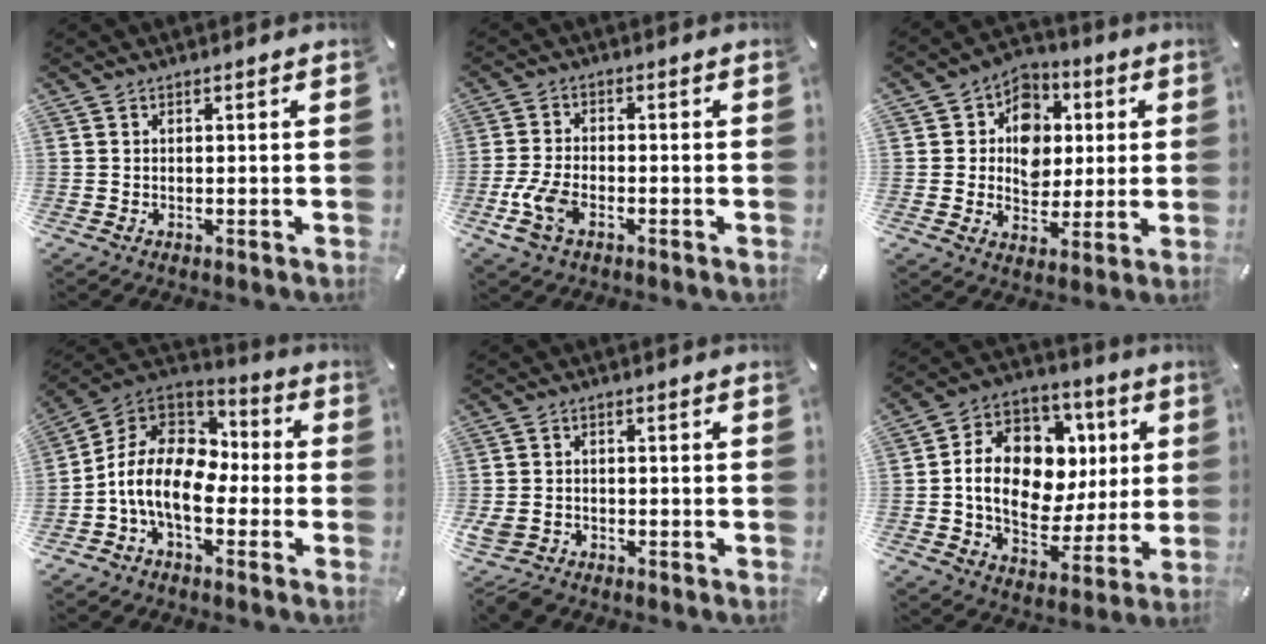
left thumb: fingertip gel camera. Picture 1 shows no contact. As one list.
[{"total": 7.8, "force": [-3.1, 4.2, 5.8], "torque": [-0.136, 0.000, -0.059]}, {"total": 10.6, "force": [0.9, 9.6, 4.4], "torque": [-0.061, -0.004, 0.018]}, {"total": 12.3, "force": [-4.7, 7.7, 8.4], "torque": [-0.197, 0.009, -0.094]}, {"total": 3.7, "force": [-2.5, 2.4, 1.4], "torque": [-0.043, 0.008, -0.052]}, {"total": 15.9, "force": [0.9, 12.7, 9.6], "torque": [-0.172, -0.003, 0.023]}]